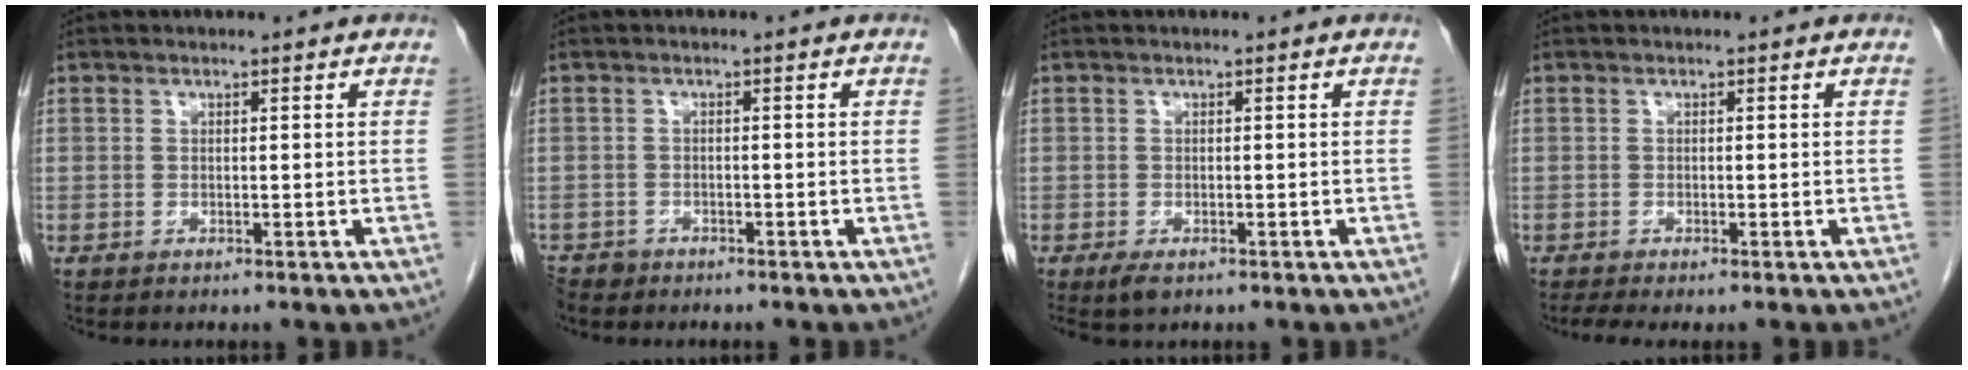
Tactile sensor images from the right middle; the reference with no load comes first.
{"total": 3.1, "force": [-2.6, 1.6, 0.2], "torque": [-0.005, -0.001, -0.046]}
{"total": 2.1, "force": [-1.3, 0.9, 1.5], "torque": [-0.031, -0.005, -0.017]}
{"total": 1.9, "force": [-1.5, 0.2, 1.2], "torque": [-0.024, -0.007, -0.025]}